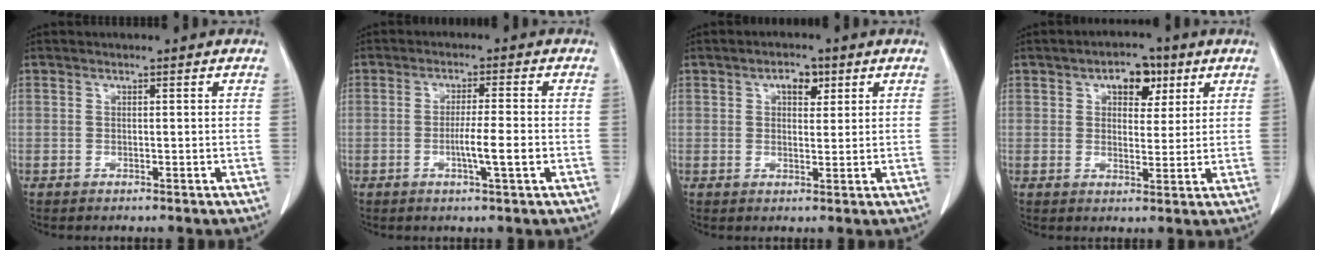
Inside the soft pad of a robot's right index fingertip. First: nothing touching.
{"total": 5.2, "force": [-1.4, 0.1, 5.0], "torque": [-0.088, -0.004, -0.023]}
{"total": 3.9, "force": [1.7, 2.2, 2.7], "torque": [-0.046, 0.011, 0.029]}
{"total": 6.8, "force": [3.1, 3.9, 4.5], "torque": [-0.070, 0.019, 0.051]}